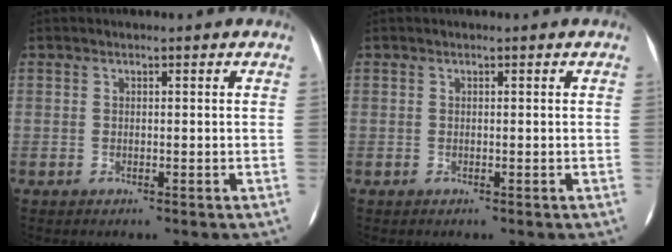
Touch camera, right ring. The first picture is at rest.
{"total": 0.0}